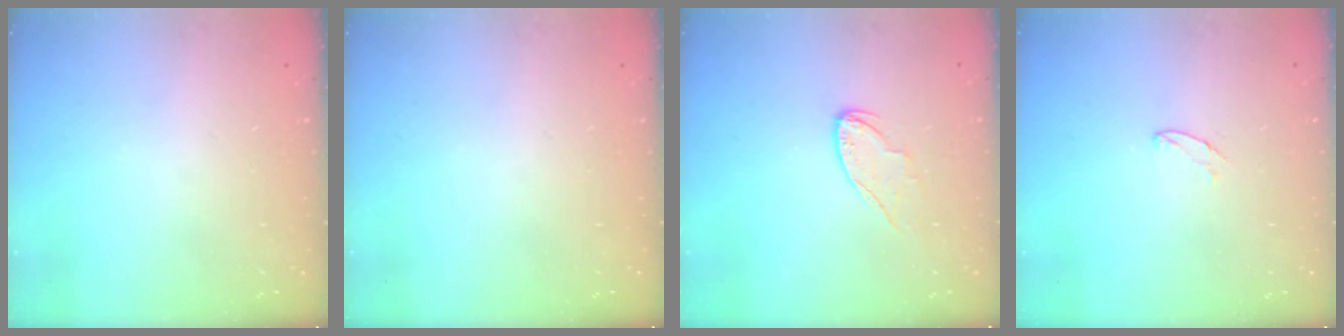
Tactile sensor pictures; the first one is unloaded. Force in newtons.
{"total": 0.0}
{"total": 7.2, "press": 7.2, "slide": 0.4}
{"total": 4.2, "press": 4.2, "slide": 0.3}